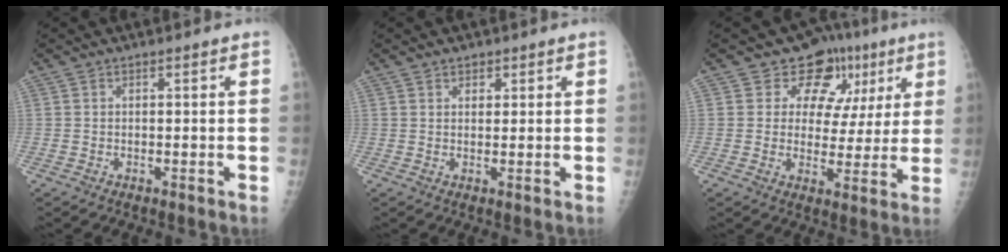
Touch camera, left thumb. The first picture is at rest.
{"total": 1.8, "force": [1.1, 1.3, 0.6], "torque": [0.005, -0.005, 0.014]}
{"total": 11.2, "force": [5.5, 8.7, 4.3], "torque": [0.000, -0.008, 0.067]}